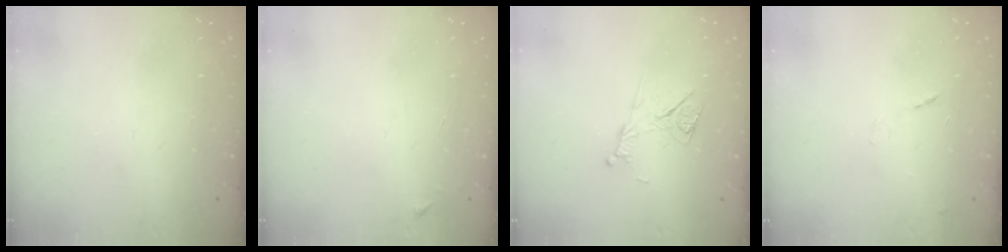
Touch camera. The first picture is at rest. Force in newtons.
{"total": 2.6, "press": 2.6, "slide": 0.3}
{"total": 9.2, "press": 9.2, "slide": 0.2}
{"total": 7.6, "press": 7.6, "slide": 0.9}